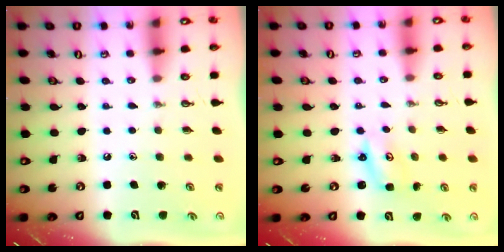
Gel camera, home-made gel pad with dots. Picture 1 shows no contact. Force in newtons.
{"total": 2.6, "press": 2.6, "slide": 0.2}